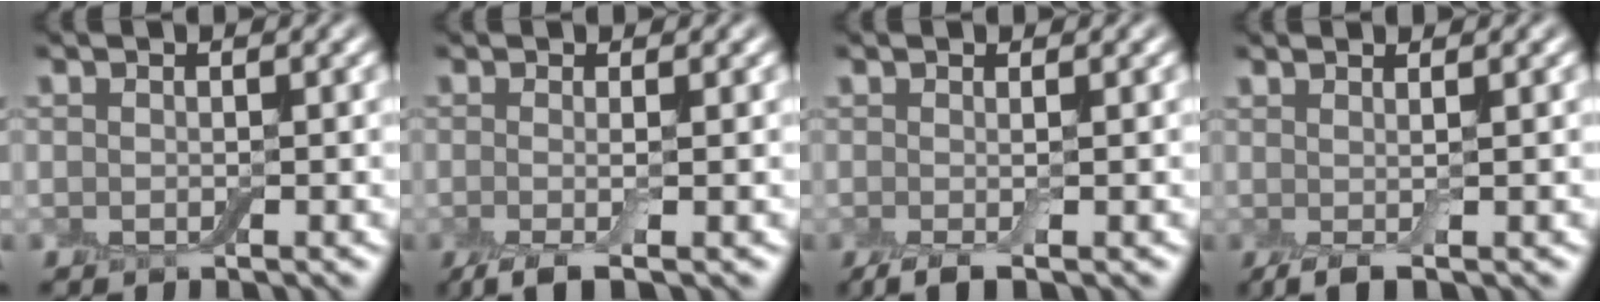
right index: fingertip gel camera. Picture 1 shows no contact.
{"total": 3.2, "force": [-1.1, 0.7, 2.9], "torque": [-0.050, -0.007, -0.030]}
{"total": 2.3, "force": [-0.6, 0.5, 2.2], "torque": [-0.037, -0.003, -0.015]}
{"total": 2.6, "force": [-0.1, 0.7, 2.5], "torque": [-0.031, 0.004, -0.005]}